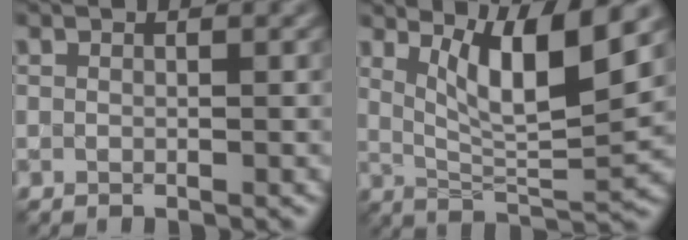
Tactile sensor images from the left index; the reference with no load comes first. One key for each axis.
{"total": 7.3, "fx": 3.6, "fy": 1.6, "fz": 6.2, "tx": -0.100, "ty": -0.010, "tz": 0.066}